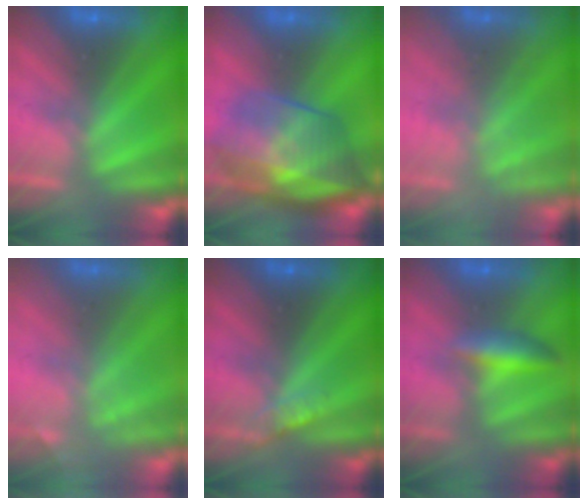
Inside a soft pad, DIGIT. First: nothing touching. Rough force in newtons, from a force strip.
{"total": 10.6}
{"total": 2.1}
{"total": 1.8}
{"total": 3.0}
{"total": 2.4}